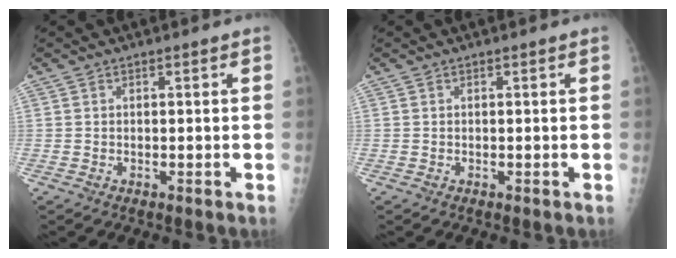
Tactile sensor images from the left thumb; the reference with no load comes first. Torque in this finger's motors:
{"motor_torque": [-0.02, 0.02, 0.00, 0.00, 0.00]}